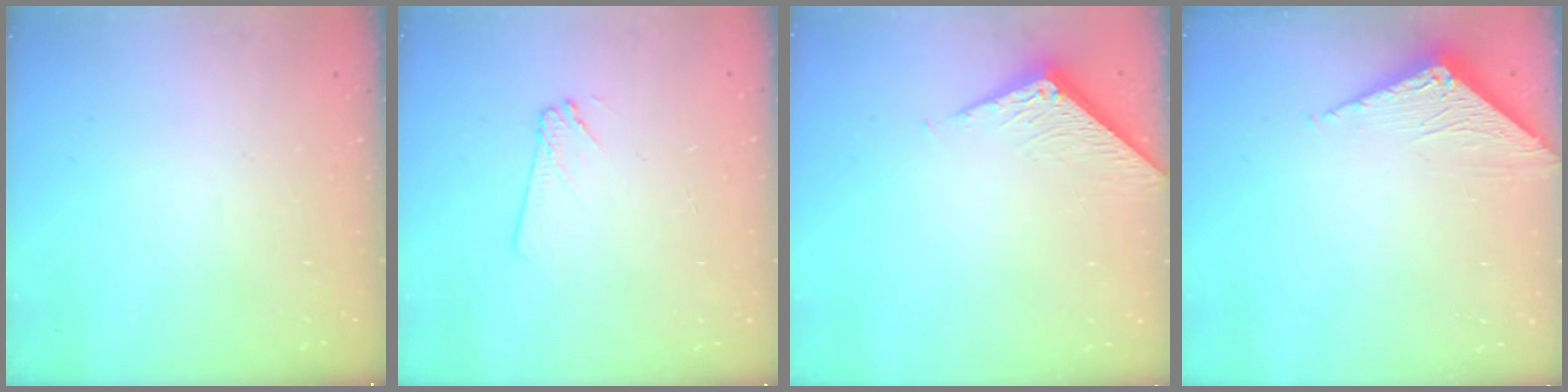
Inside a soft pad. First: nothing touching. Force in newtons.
{"total": 2.9, "press": 2.9, "slide": 0.4}
{"total": 6.7, "press": 6.7, "slide": 0.1}
{"total": 3.3, "press": 3.3, "slide": 0.2}